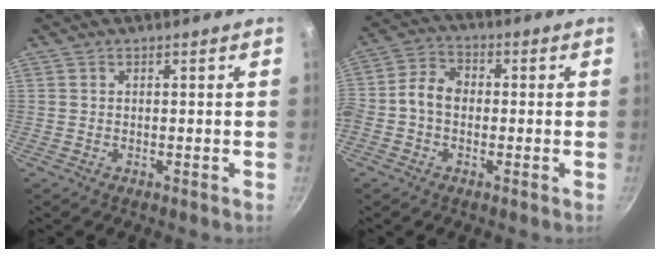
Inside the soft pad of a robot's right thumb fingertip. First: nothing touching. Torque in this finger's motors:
{"motor_torque": [1.58, 1.76, 1.19, -0.27, 0.11]}